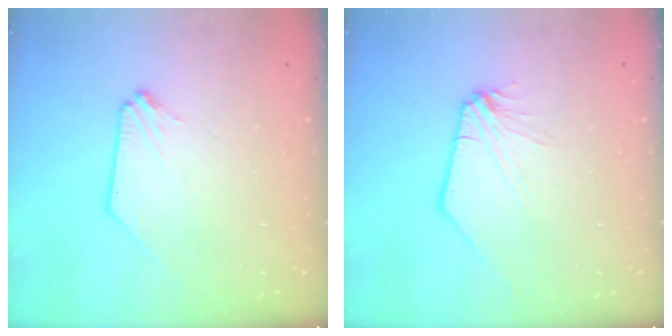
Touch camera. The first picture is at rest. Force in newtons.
{"total": 0.0}